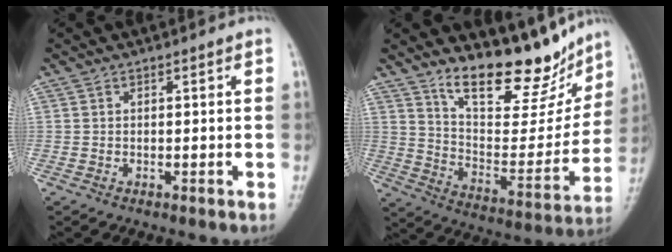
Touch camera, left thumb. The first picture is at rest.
{"total": 18.4, "force": [14.6, 6.4, 9.0], "torque": [-0.082, -0.097, 0.239]}